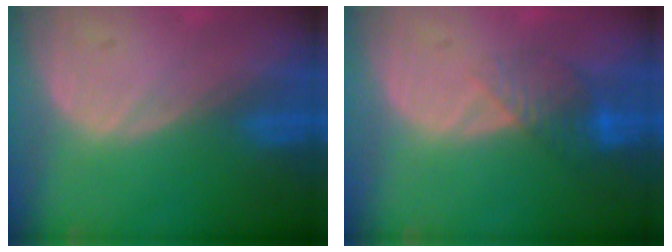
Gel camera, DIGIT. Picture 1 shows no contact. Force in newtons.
{"total": 4.1, "press": 3.9, "slide": 1.5}